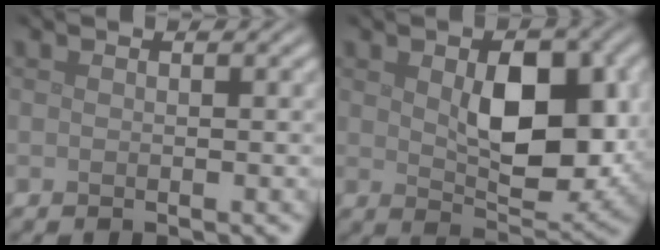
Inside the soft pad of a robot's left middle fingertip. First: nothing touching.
{"total": 7.9, "force": [0.8, 4.3, 6.6], "torque": [-0.108, -0.011, 0.024]}